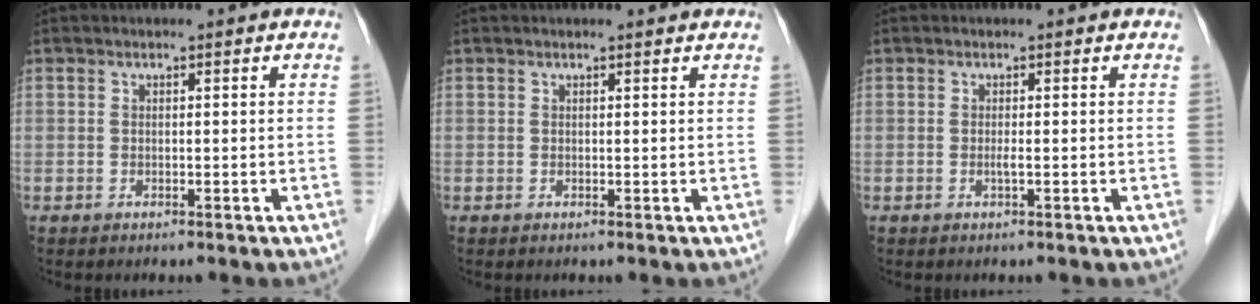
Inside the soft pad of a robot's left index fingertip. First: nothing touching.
{"total": 1.3, "force": [1.2, 0.0, 0.3], "torque": [-0.011, 0.002, 0.012]}
{"total": 0.7, "force": [-0.3, -0.2, 0.6], "torque": [-0.011, -0.004, -0.007]}